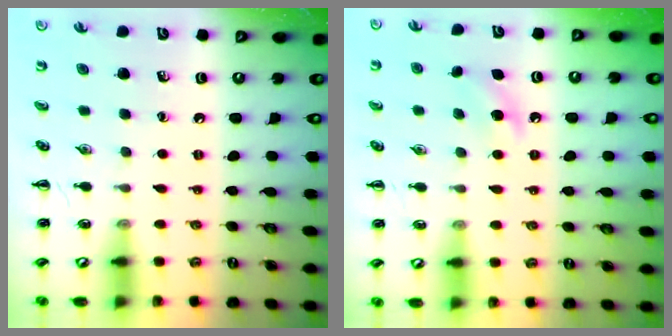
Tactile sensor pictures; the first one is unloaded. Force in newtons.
{"total": 5.7, "press": 5.5, "slide": 1.6}